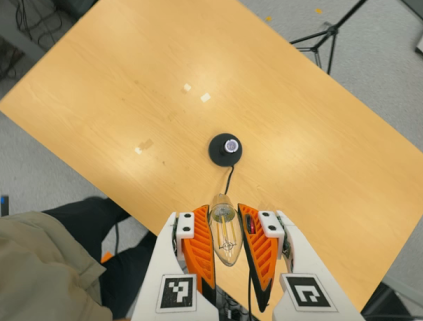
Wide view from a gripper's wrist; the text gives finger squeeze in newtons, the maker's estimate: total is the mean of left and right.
{"total": 19.9, "left": 21.2, "right": 18.5}